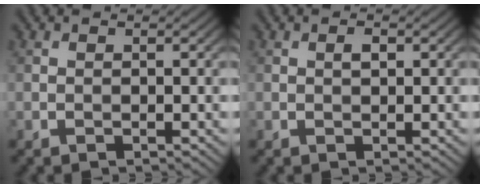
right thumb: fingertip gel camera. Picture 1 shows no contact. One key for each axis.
{"total": 1.0, "fx": 0.2, "fy": 0.4, "fz": 0.8, "tx": -0.014, "ty": 0.000, "tz": 0.004}